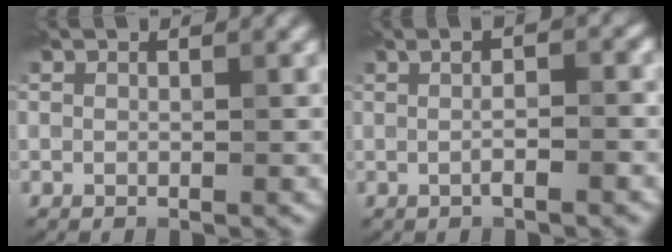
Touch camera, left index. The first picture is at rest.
{"total": 2.8, "force": [0.1, 0.7, 2.7], "torque": [-0.029, -0.003, -0.007]}